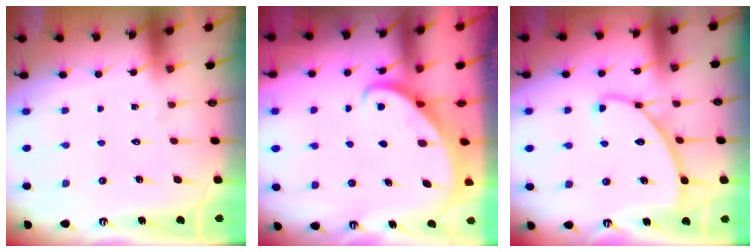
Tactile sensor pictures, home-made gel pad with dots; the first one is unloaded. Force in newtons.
{"total": 2.2, "press": 2.2, "slide": 0.3}
{"total": 8.4, "press": 8.4, "slide": 0.5}